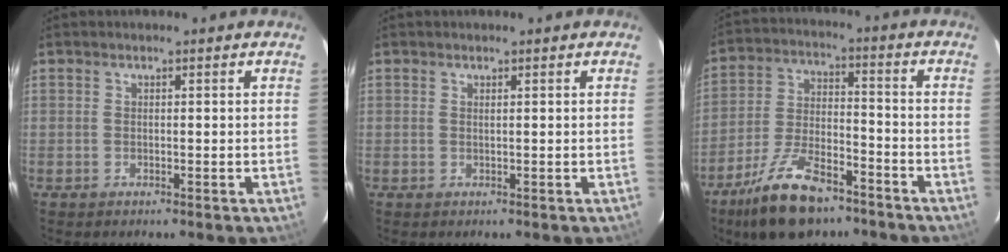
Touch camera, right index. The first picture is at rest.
{"total": 0.0}
{"total": 15.3, "force": [-10.8, 6.0, 9.0], "torque": [-0.191, -0.009, -0.190]}